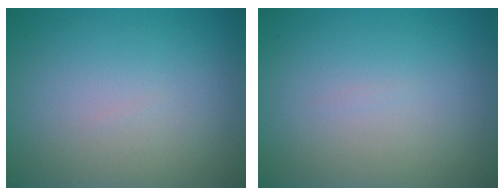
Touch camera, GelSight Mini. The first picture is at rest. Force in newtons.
{"total": 0.0}